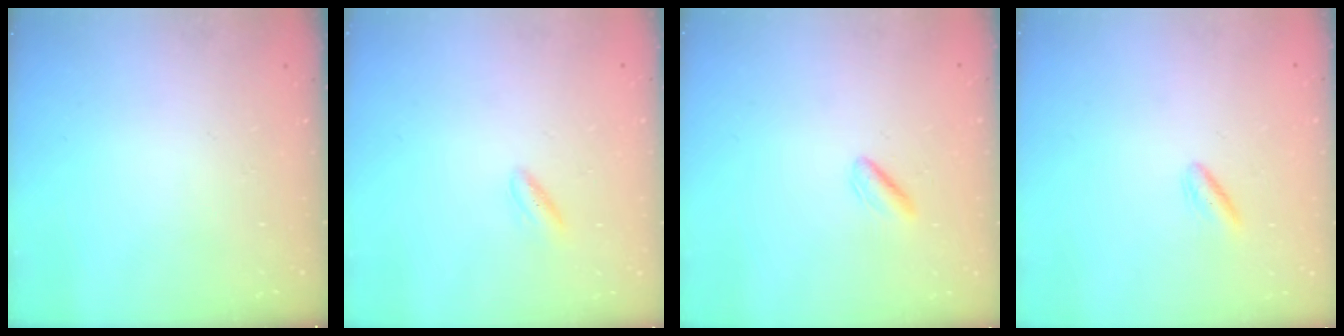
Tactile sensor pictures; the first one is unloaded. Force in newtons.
{"total": 3.0, "press": 2.9, "slide": 0.6}
{"total": 1.1, "press": 0.8, "slide": 0.8}
{"total": 3.4, "press": 3.1, "slide": 1.2}